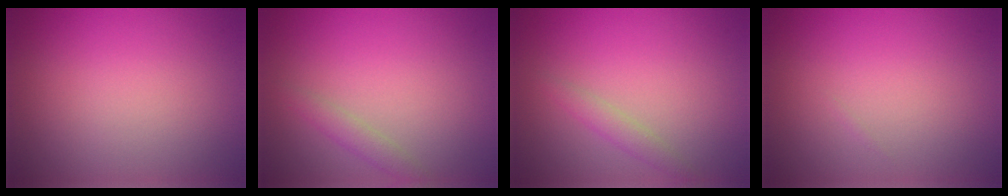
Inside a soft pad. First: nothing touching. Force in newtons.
{"total": 1.5, "press": 1.5, "slide": 0.1}
{"total": 1.4, "press": 1.4, "slide": 0.1}
{"total": 0.0}